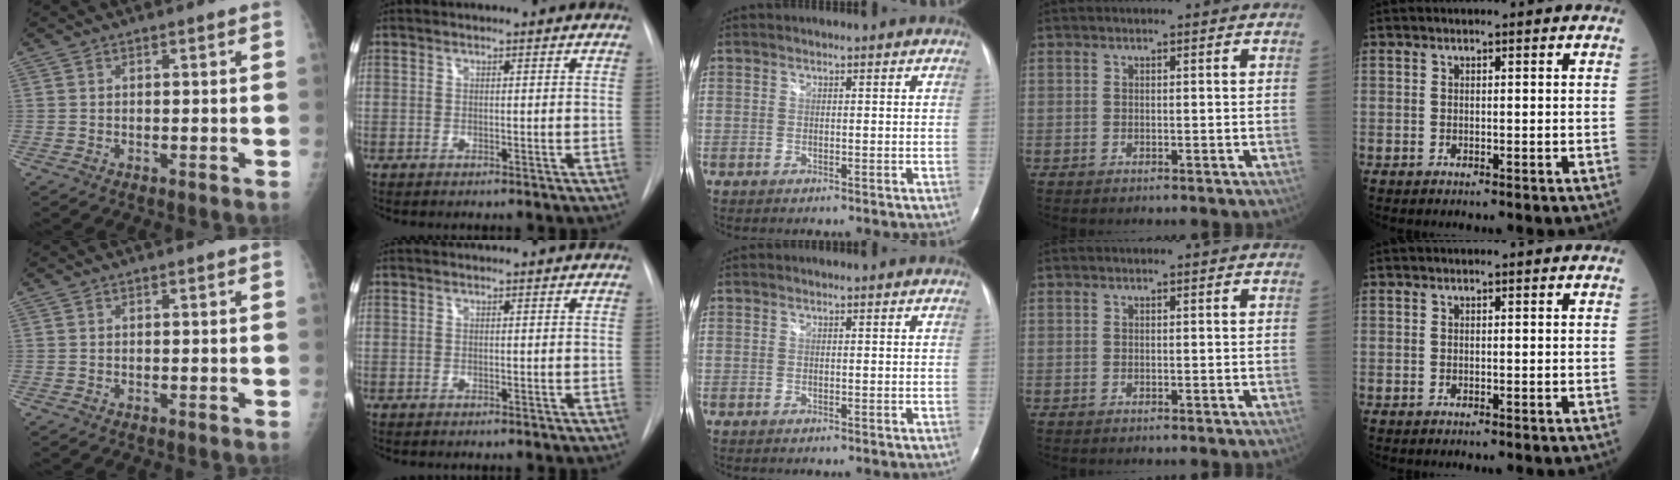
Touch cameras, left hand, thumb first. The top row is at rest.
{}